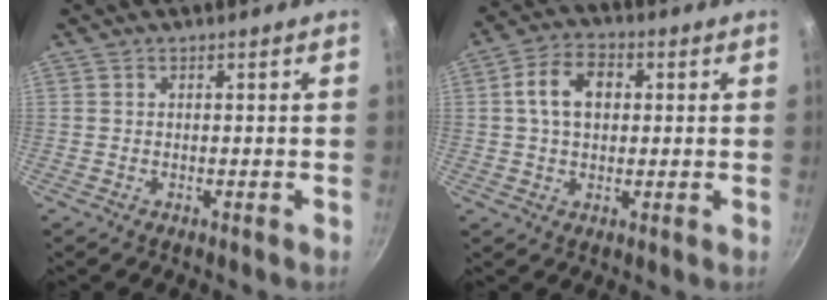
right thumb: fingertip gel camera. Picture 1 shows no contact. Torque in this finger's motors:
{"motor_torque": [0.10, 2.06, 0.74, -0.56, 0.04]}